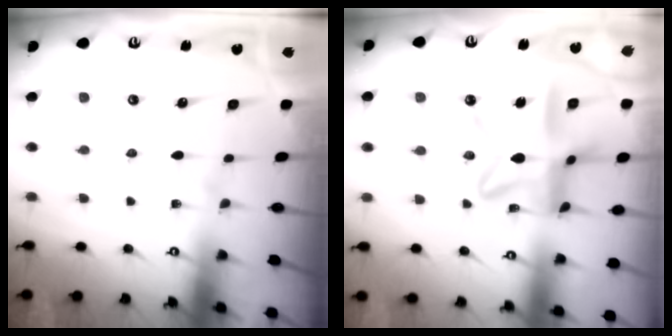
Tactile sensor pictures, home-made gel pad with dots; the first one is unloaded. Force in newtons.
{"total": 15.0, "press": 15.0, "slide": 1.3}